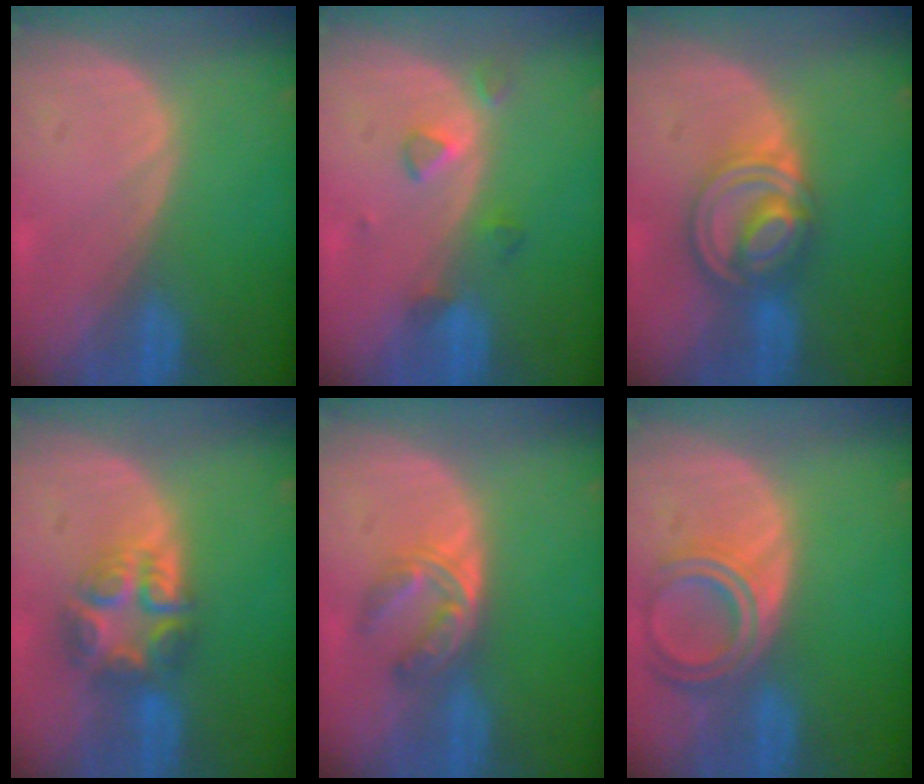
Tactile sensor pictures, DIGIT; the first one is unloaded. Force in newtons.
{"total": 3.2, "press": 3.1, "slide": 0.8}
{"total": 7.9, "press": 6.8, "slide": 4.1}
{"total": 7.8, "press": 6.7, "slide": 3.9}
{"total": 5.9, "press": 4.8, "slide": 3.4}
{"total": 6.7, "press": 6.1, "slide": 2.8}